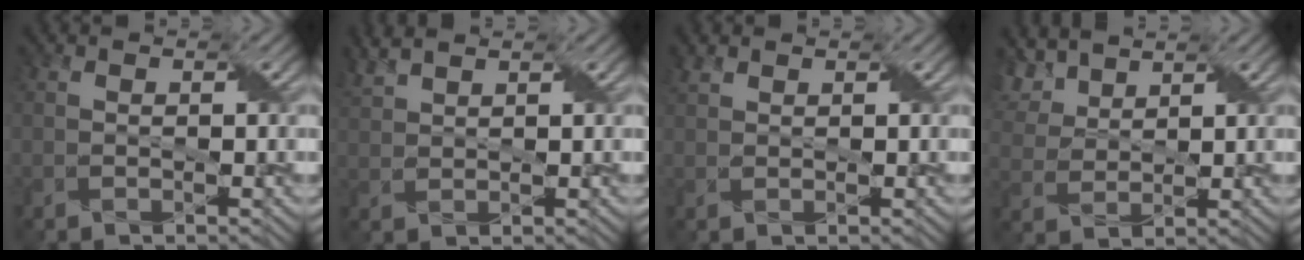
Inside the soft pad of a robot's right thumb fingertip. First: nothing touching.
{"total": 2.8, "force": [2.5, 0.5, 1.2], "torque": [-0.039, 0.011, 0.058]}
{"total": 1.5, "force": [1.2, 0.7, 0.5], "torque": [-0.017, 0.008, 0.028]}
{"total": 5.0, "force": [3.8, 2.5, 2.2], "torque": [-0.069, 0.008, 0.086]}